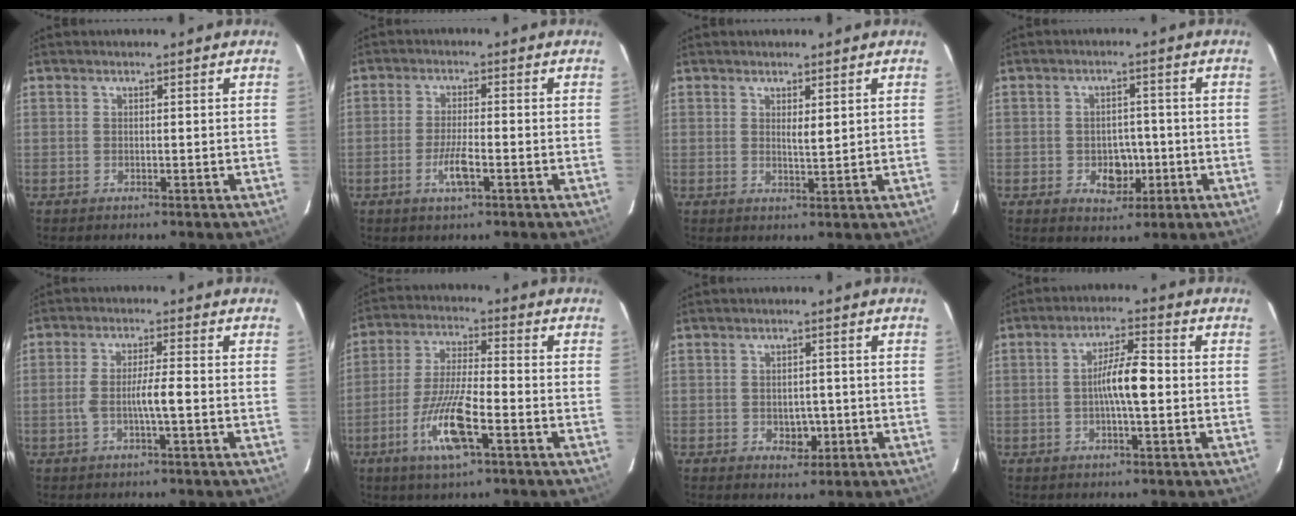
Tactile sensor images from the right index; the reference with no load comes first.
{"total": 4.3, "force": [-1.8, 0.6, 3.9], "torque": [-0.078, -0.004, -0.033]}
{"total": 1.9, "force": [0.8, 0.2, 1.7], "torque": [-0.031, -0.007, 0.016]}
{"total": 5.0, "force": [-1.3, 3.5, 3.3], "torque": [-0.042, 0.006, -0.011]}
{"total": 4.5, "force": [-1.0, 0.1, 4.3], "torque": [-0.082, 0.004, -0.018]}
{"total": 11.1, "force": [-4.7, 1.6, 9.9], "torque": [-0.196, -0.013, -0.088]}
{"total": 3.1, "force": [-0.8, 2.2, 2.1], "torque": [-0.024, 0.003, -0.005]}
{"total": 6.6, "force": [-0.5, 0.8, 6.6], "torque": [-0.120, 0.012, -0.013]}